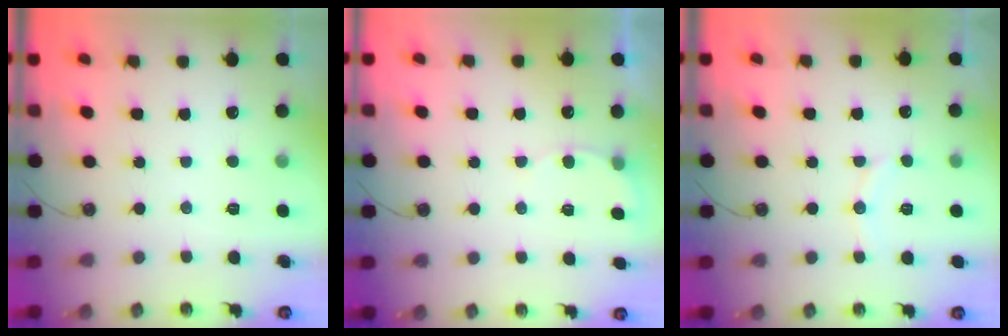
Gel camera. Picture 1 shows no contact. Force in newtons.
{"total": 5.0, "press": 4.7, "slide": 1.4}
{"total": 5.9, "press": 5.8, "slide": 1.2}